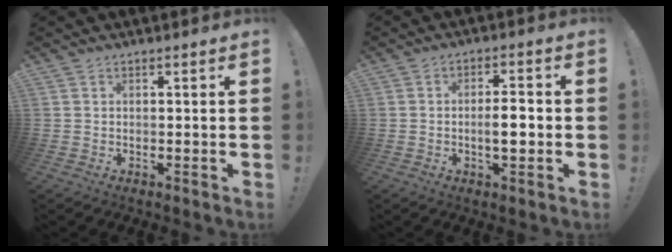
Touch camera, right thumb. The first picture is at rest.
{"total": 5.8, "force": [-1.2, 1.7, 5.4], "torque": [-0.082, 0.000, -0.026]}